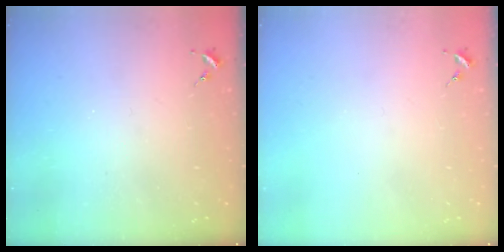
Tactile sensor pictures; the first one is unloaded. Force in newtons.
{"total": 0.0}